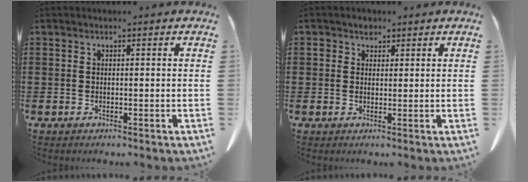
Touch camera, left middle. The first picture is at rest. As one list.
[{"total": 1.8, "force": [1.2, 1.2, 0.5], "torque": [-0.007, 0.000, 0.021]}]